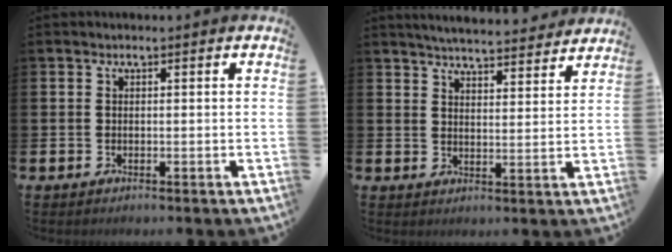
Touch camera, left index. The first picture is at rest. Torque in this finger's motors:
{"motor_torque": [1.09, -1.05, 0.14, 0.05]}